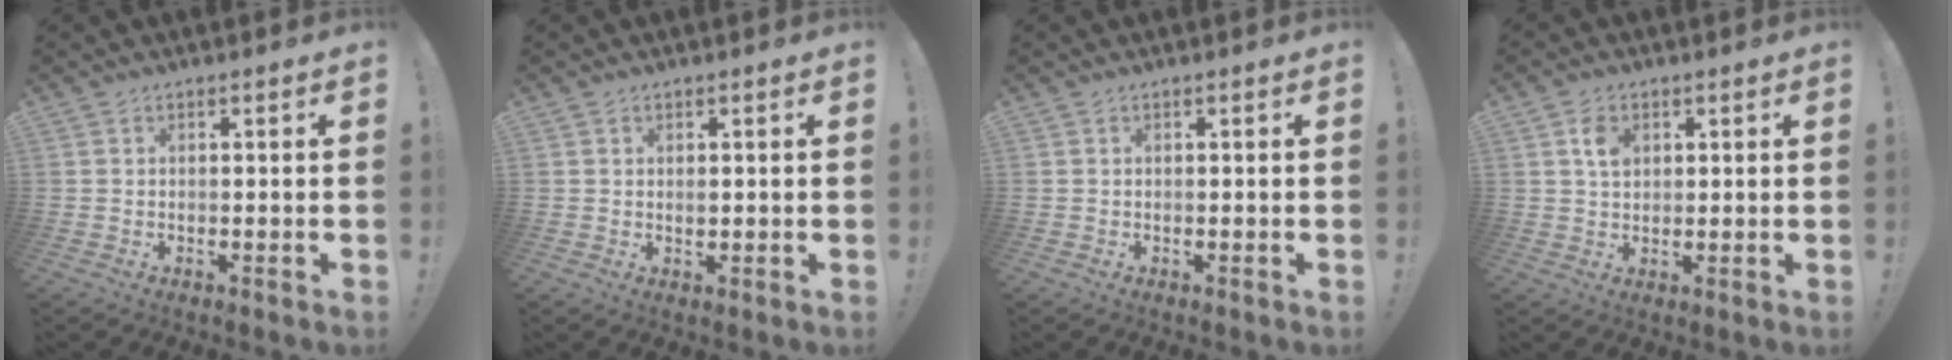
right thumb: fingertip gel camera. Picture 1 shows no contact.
{"total": 1.0, "force": [0.4, 0.8, 0.5], "torque": [0.007, -0.004, 0.003]}
{"total": 0.0}
{"total": 4.7, "force": [1.8, 3.3, 2.9], "torque": [-0.039, -0.001, 0.030]}